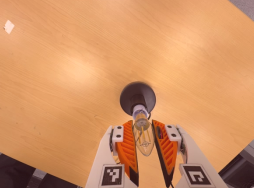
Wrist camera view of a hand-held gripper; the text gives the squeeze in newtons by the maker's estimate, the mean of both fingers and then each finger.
{"total": 11.8, "left": 11.5, "right": 12.2}